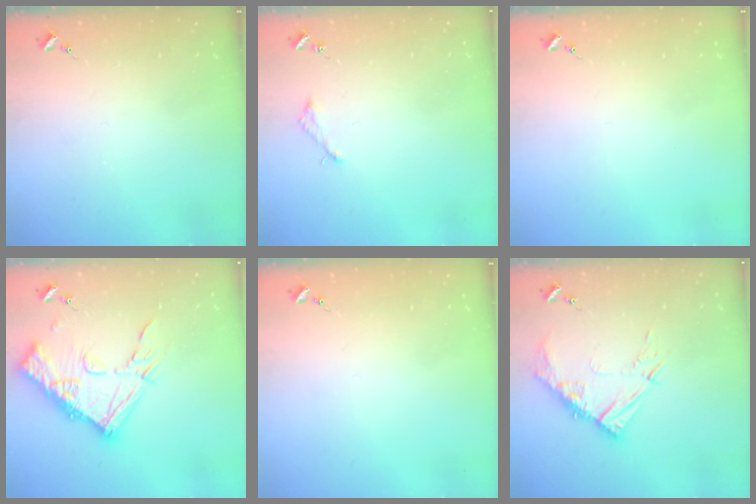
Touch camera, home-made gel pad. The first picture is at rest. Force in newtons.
{"total": 2.2, "press": 2.2, "slide": 0.2}
{"total": 0.0}
{"total": 17.9, "press": 17.8, "slide": 1.7}
{"total": 0.0}
{"total": 10.6, "press": 10.6, "slide": 0.5}